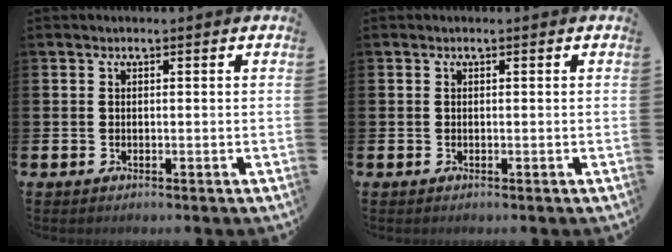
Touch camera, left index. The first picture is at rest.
{"total": 0.0}